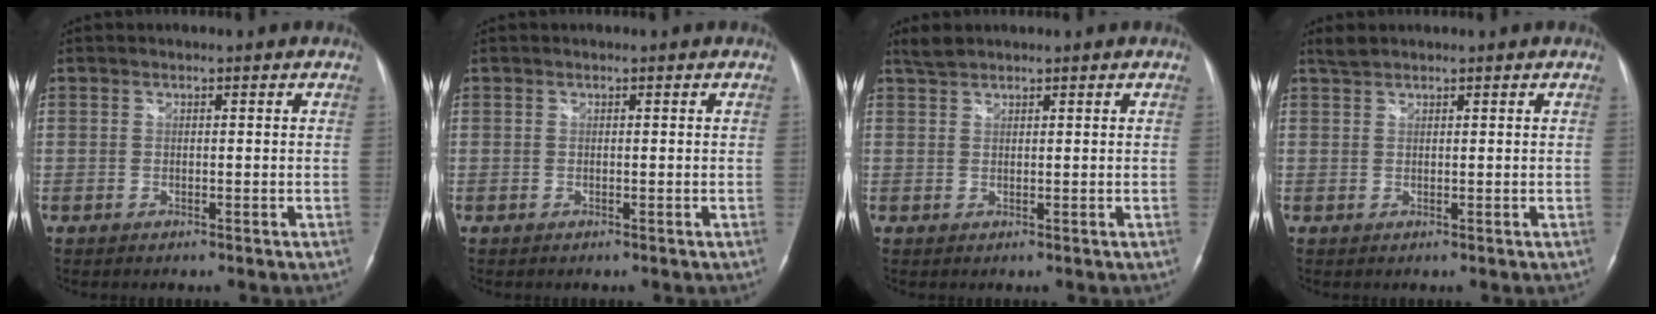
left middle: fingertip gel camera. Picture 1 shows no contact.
{"total": 0.0}
{"total": 1.9, "force": [1.8, 0.4, 0.5], "torque": [-0.016, 0.009, 0.038]}
{"total": 1.9, "force": [1.7, 0.4, 0.7], "torque": [-0.020, 0.011, 0.037]}